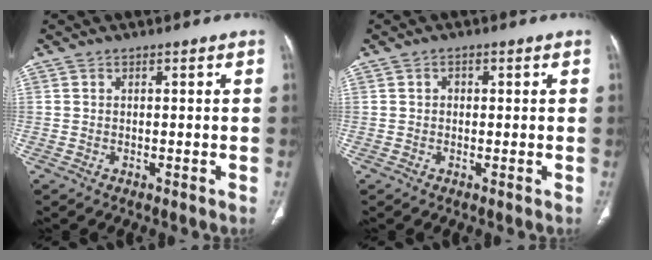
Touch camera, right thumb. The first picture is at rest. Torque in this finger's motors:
{"motor_torque": [0.15, -0.38, -0.48, 0.27, 0.09]}